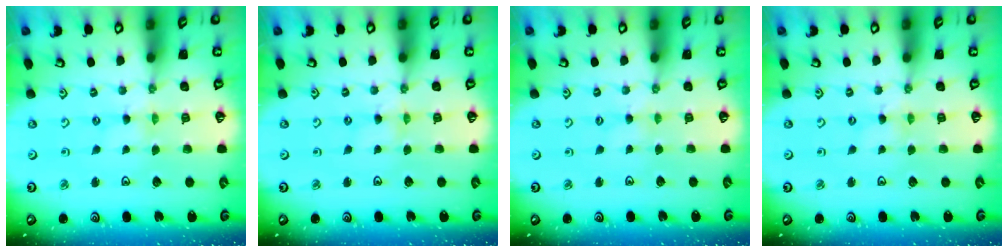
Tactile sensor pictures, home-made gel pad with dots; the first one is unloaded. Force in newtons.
{"total": 1.7, "press": 1.7, "slide": 0.2}
{"total": 1.6, "press": 1.5, "slide": 0.3}
{"total": 0.6, "press": 0.6, "slide": 0.1}